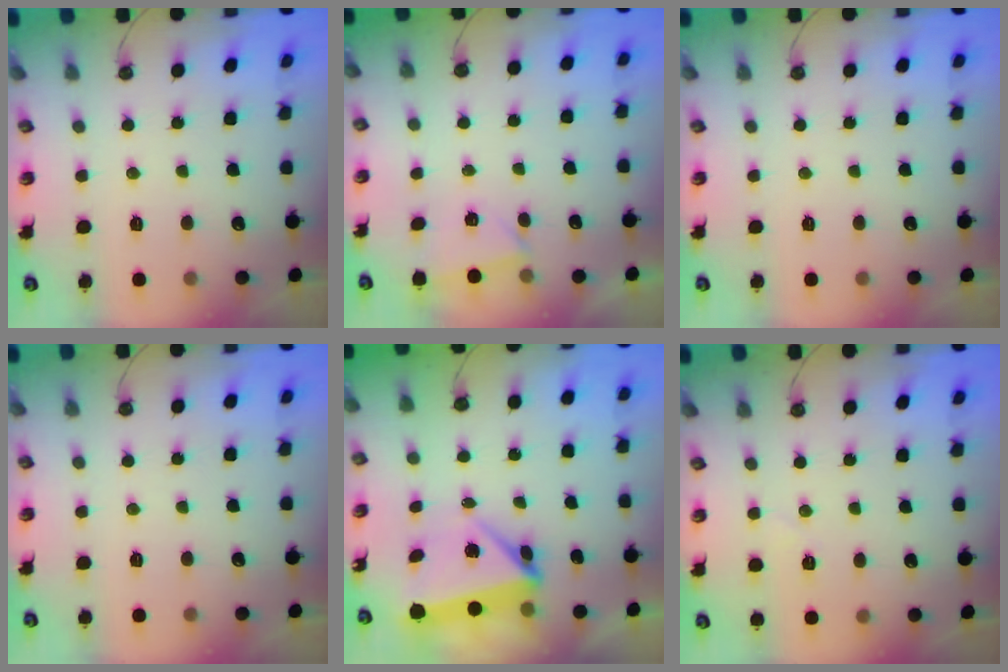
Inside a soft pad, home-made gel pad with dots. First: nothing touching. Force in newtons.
{"total": 2.8, "press": 1.9, "slide": 2.0}
{"total": 0.0}
{"total": 0.0}
{"total": 5.9, "press": 5.8, "slide": 1.1}
{"total": 3.8, "press": 3.4, "slide": 1.7}